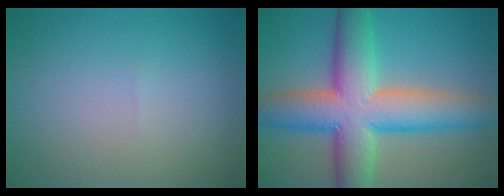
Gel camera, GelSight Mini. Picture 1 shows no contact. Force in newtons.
{"total": 11.2, "press": 11.1, "slide": 0.8}